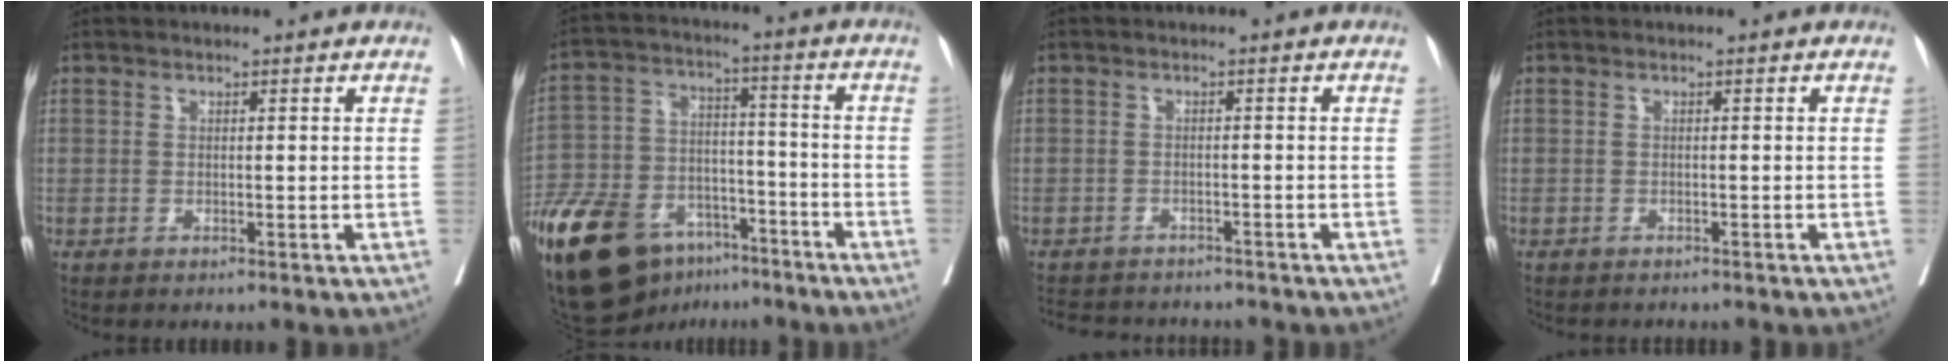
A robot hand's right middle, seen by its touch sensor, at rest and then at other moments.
{"total": 21.3, "force": [-14.0, 10.9, 11.7], "torque": [-0.267, 0.002, -0.244]}
{"total": 8.5, "force": [-7.9, 2.3, 2.0], "torque": [-0.033, 0.001, -0.104]}
{"total": 3.2, "force": [-3.0, 0.6, 1.0], "torque": [-0.013, -0.004, -0.036]}